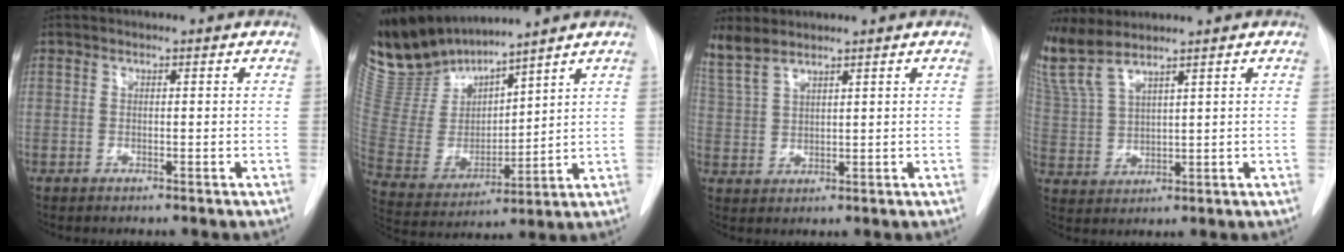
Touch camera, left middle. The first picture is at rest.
{"total": 12.7, "force": [12.2, 1.8, 2.9], "torque": [-0.079, -0.008, 0.262]}
{"total": 5.2, "force": [4.7, 1.0, 2.1], "torque": [-0.061, 0.012, 0.111]}
{"total": 8.8, "force": [7.6, 1.4, 4.3], "torque": [-0.112, 0.008, 0.171]}